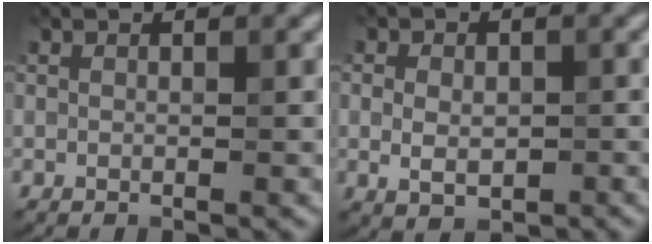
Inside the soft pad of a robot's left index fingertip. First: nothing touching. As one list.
[{"total": 3.1, "force": [-0.3, 2.2, 2.3], "torque": [-0.033, -0.006, 0.000]}]